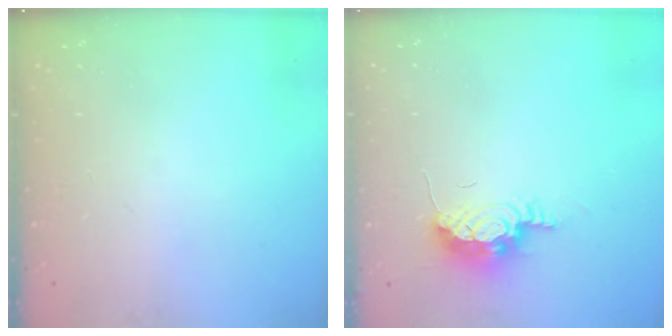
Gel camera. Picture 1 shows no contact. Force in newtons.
{"total": 13.8, "press": 9.6, "slide": 10.0}